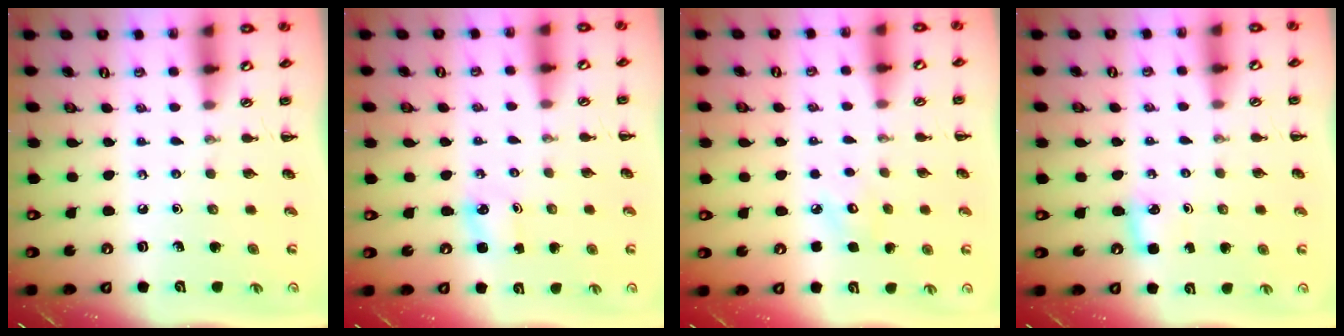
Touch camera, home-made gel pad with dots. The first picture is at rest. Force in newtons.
{"total": 1.4, "press": 1.4, "slide": 0.3}
{"total": 3.9, "press": 3.8, "slide": 0.8}
{"total": 3.1, "press": 2.9, "slide": 1.1}